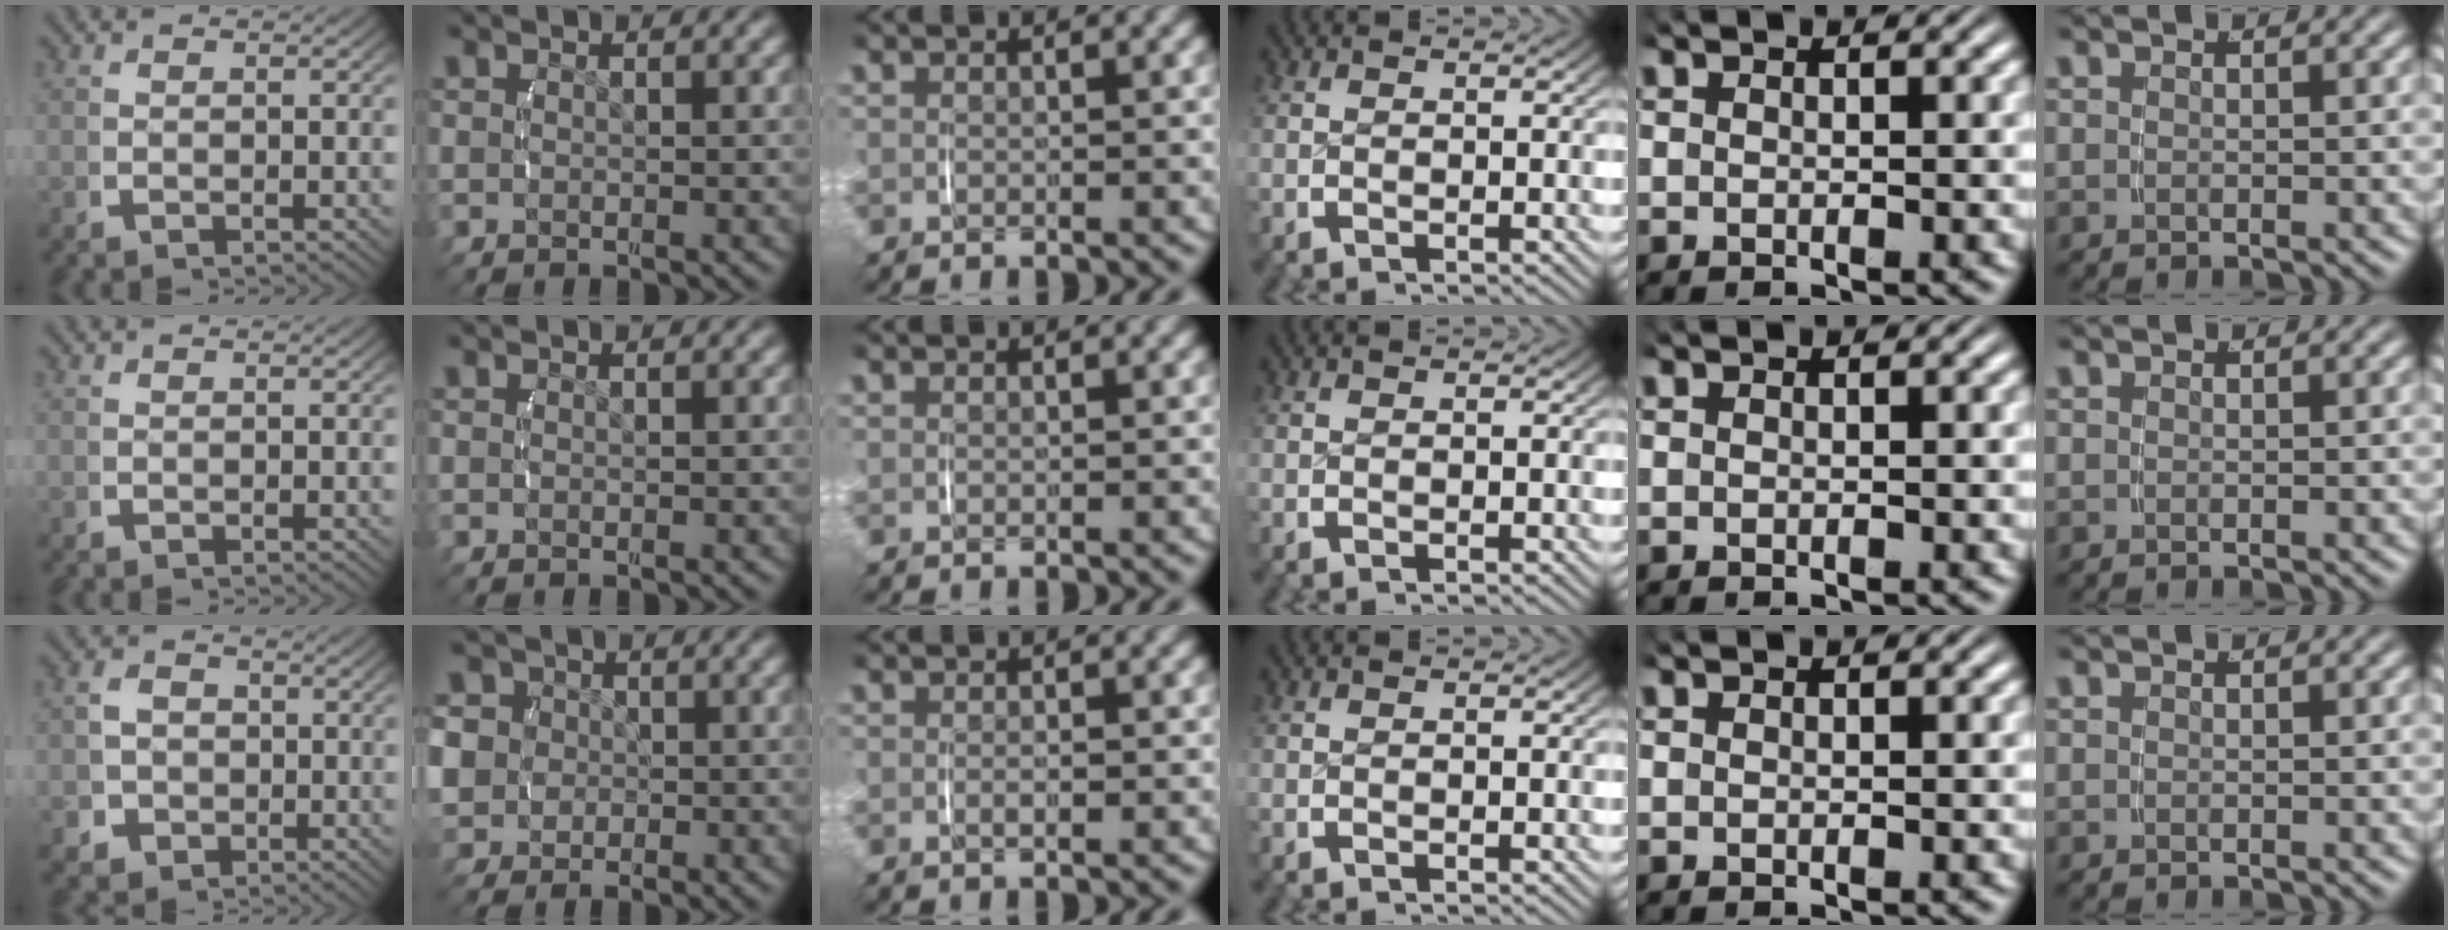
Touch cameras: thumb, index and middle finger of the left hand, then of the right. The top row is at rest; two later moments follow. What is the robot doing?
{"motion": "lift_and_place", "object": "napkin"}